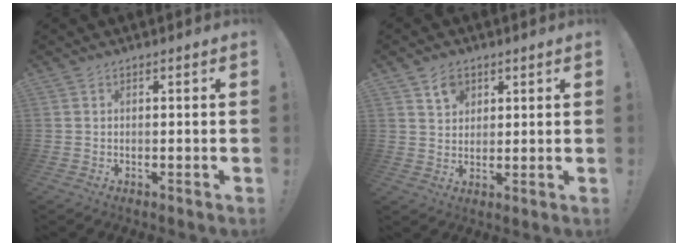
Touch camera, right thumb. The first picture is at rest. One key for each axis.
{"total": 5.4, "fx": 3.3, "fy": 3.9, "fz": 1.7, "tx": -0.013, "ty": -0.015, "tz": 0.057}